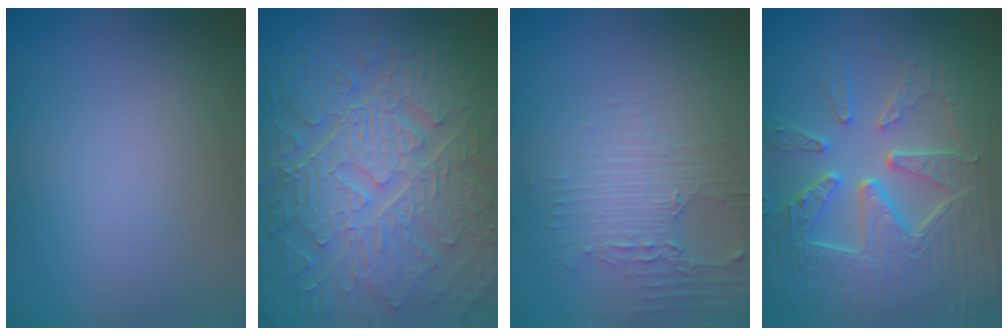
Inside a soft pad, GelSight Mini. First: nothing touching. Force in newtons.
{"total": 10.3, "press": 7.0, "slide": 7.6}
{"total": 2.9, "press": 2.5, "slide": 1.5}
{"total": 9.0, "press": 6.6, "slide": 6.1}